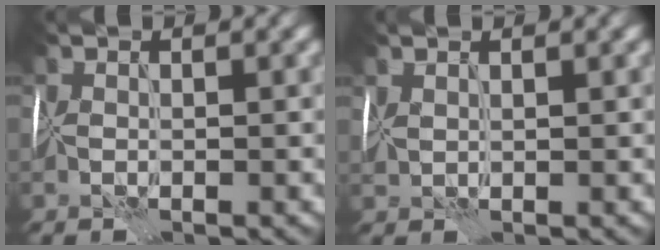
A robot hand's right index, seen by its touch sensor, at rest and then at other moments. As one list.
[{"total": 1.4, "force": [1.1, 0.4, 0.7], "torque": [-0.015, 0.004, 0.023]}]